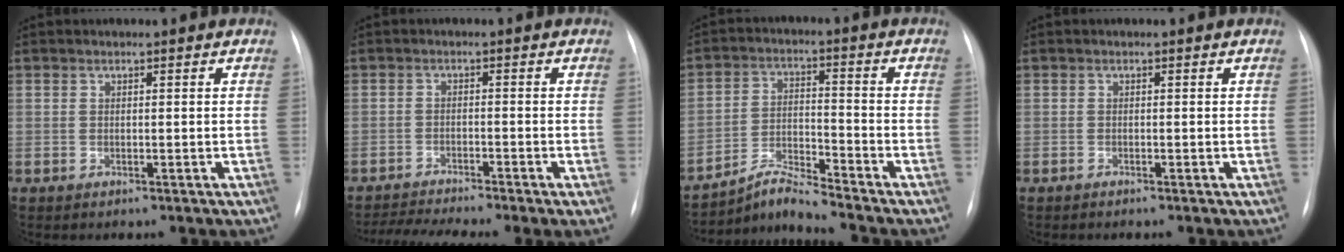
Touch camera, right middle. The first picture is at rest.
{"total": 7.2, "force": [-6.0, -0.7, 3.9], "torque": [-0.063, -0.015, -0.098]}
{"total": 6.1, "force": [-5.9, -1.4, 0.7], "torque": [-0.028, -0.005, -0.109]}
{"total": 0.0}